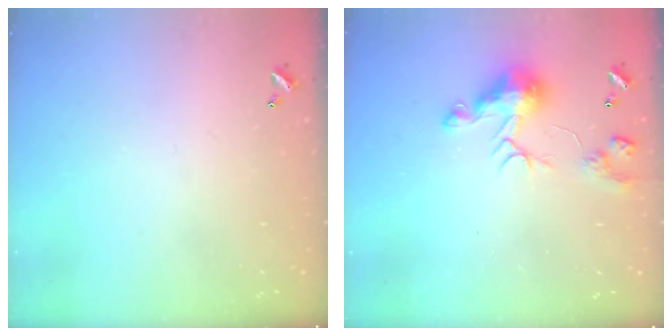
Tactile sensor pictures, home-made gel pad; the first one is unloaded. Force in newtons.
{"total": 11.0, "press": 11.0, "slide": 0.7}